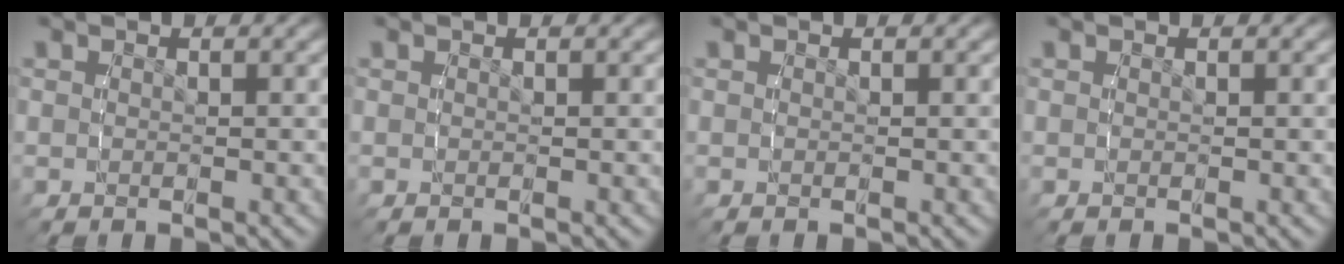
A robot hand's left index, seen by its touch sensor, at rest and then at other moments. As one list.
[{"total": 0.0}, {"total": 0.0}, {"total": 0.0}]